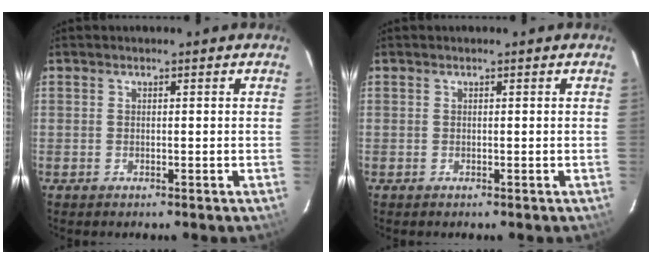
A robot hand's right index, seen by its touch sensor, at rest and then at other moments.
{"total": 0.0}